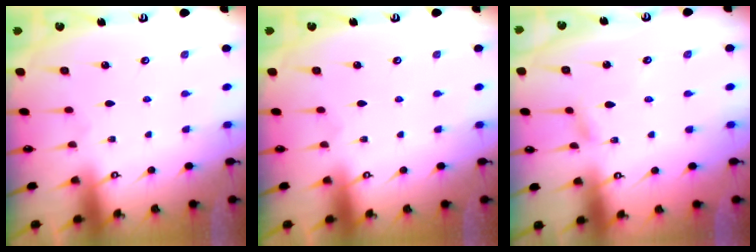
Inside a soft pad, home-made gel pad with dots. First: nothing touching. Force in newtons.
{"total": 0.0}
{"total": 2.5, "press": 2.5, "slide": 0.3}